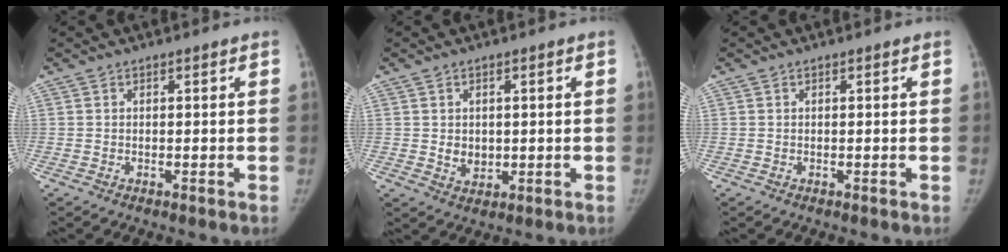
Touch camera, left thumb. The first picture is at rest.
{"total": 3.6, "force": [0.2, 2.9, 2.1], "torque": [-0.021, -0.006, 0.013]}
{"total": 0.0}